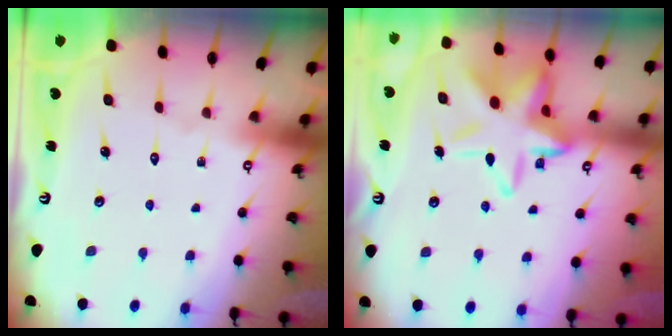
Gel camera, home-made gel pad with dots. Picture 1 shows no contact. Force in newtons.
{"total": 15.7, "press": 15.6, "slide": 1.5}